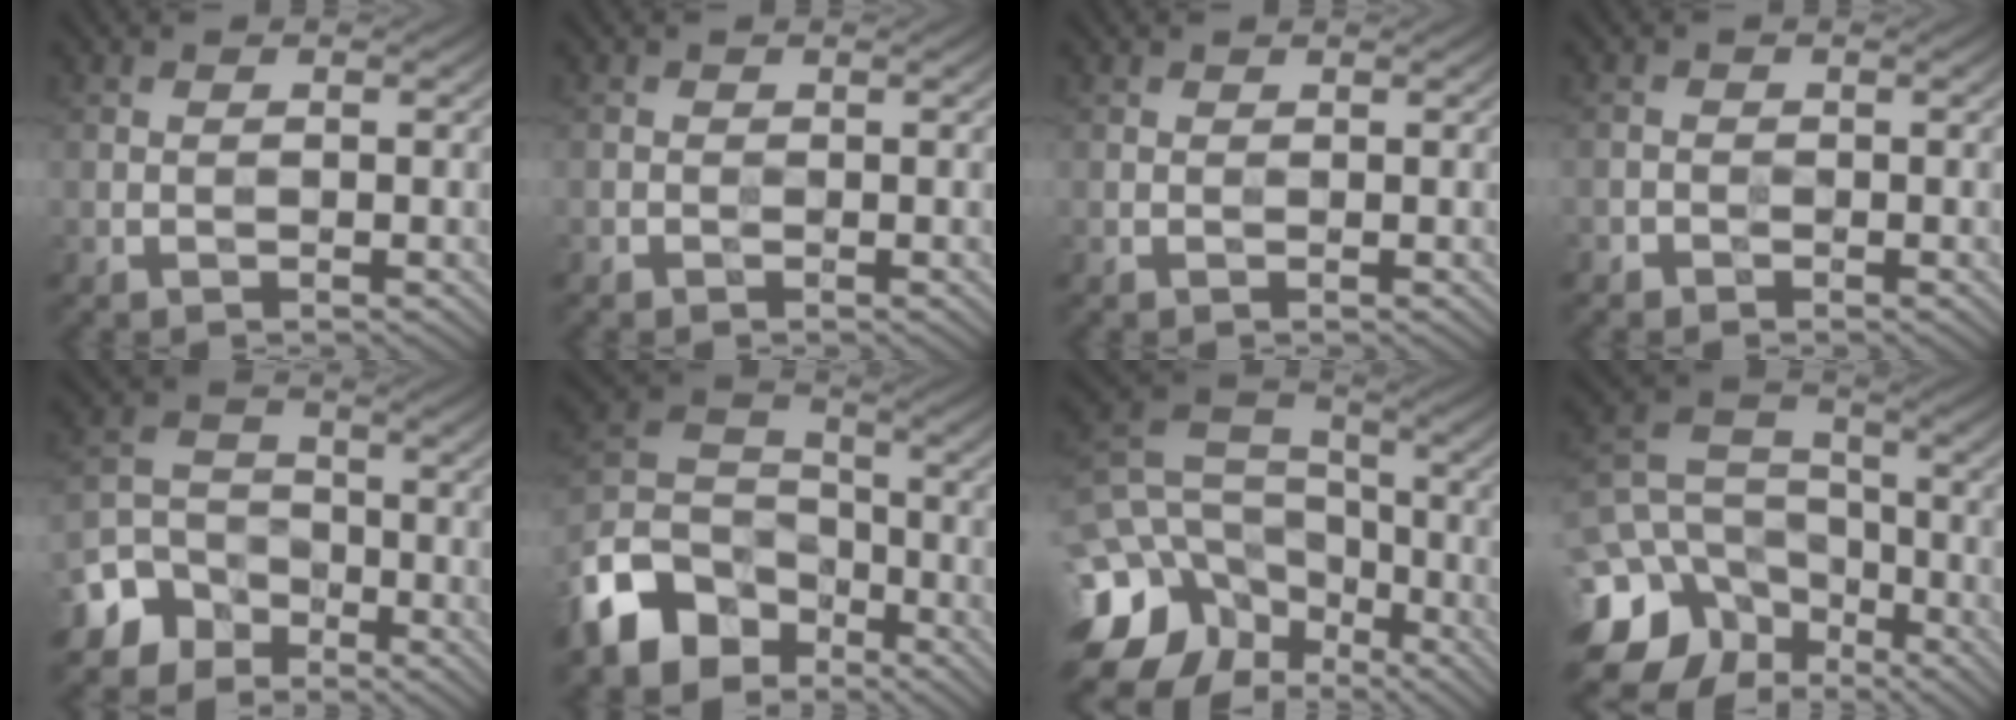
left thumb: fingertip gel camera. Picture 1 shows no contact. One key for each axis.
{"total": 0.5, "fx": -0.2, "fy": 0.3, "fz": -0.4, "tx": 0.007, "ty": -0.007, "tz": -0.004}
{"total": 0.0}
{"total": 1.1, "fx": -0.8, "fy": 0.7, "fz": -0.4, "tx": 0.009, "ty": -0.004, "tz": -0.017}
{"total": 8.1, "fx": -5.2, "fy": 6.0, "fz": 1.9, "tx": -0.050, "ty": -0.014, "tz": -0.118}
{"total": 12.9, "fx": -7.9, "fy": 8.6, "fz": 5.6, "tx": -0.154, "ty": -0.013, "tz": -0.157}
{"total": 16.3, "fx": -7.6, "fy": 12.4, "fz": 7.4, "tx": -0.216, "ty": -0.032, "tz": -0.105}
{"total": 14.3, "fx": -7.4, "fy": 10.6, "fz": 6.2, "tx": -0.183, "ty": -0.031, "tz": -0.110}